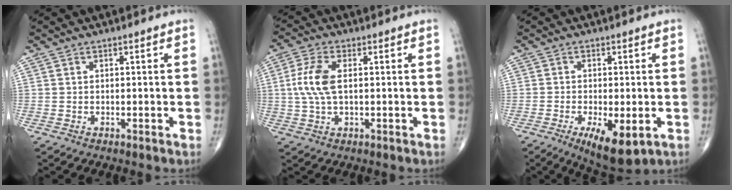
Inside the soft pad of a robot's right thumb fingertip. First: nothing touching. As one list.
[{"total": 7.1, "force": [0.7, 3.3, 6.3], "torque": [-0.153, 0.009, 0.011]}, {"total": 9.1, "force": [-3.2, 3.4, 7.8], "torque": [-0.120, -0.015, -0.045]}]